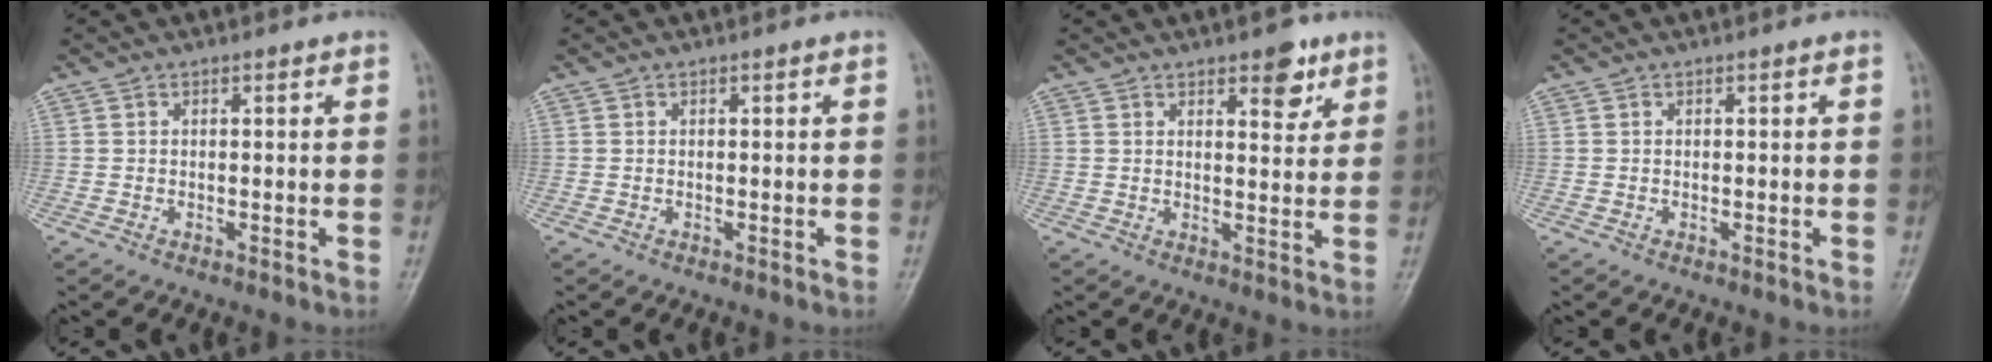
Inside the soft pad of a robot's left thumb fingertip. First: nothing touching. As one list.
[{"total": 0.0}, {"total": 5.0, "force": [3.3, 2.3, 3.1], "torque": [-0.020, -0.019, 0.044]}, {"total": 0.0}]